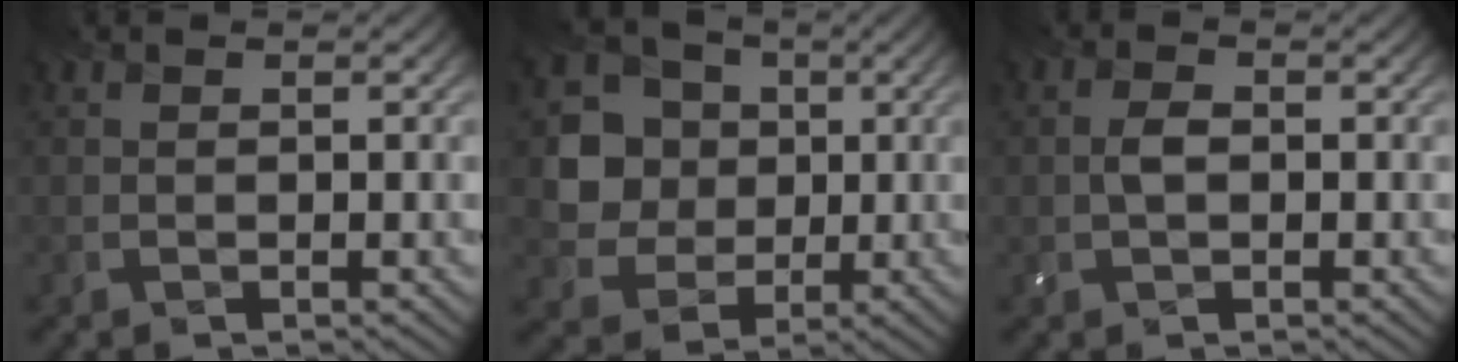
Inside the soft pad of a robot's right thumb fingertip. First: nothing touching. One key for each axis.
{"total": 7.4, "fx": 0.8, "fy": 6.8, "fz": 2.9, "tx": -0.083, "ty": -0.005, "tz": 0.008}
{"total": 1.9, "fx": -0.2, "fy": 1.1, "fz": 1.5, "tx": -0.036, "ty": 0.004, "tz": -0.006}